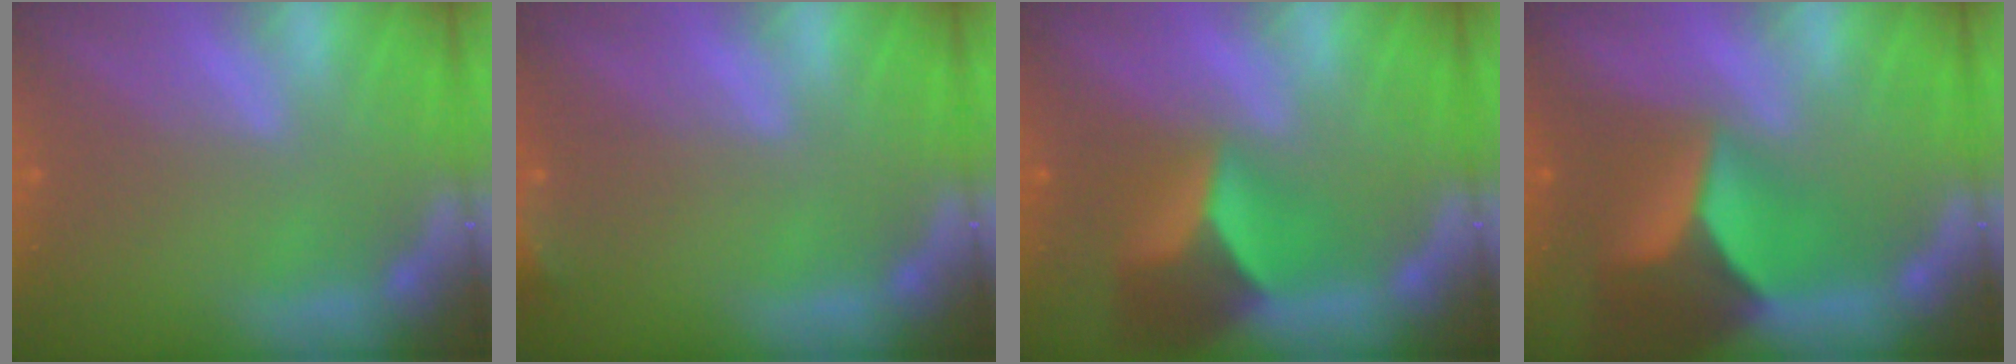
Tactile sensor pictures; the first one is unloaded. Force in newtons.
{"total": 2.4}
{"total": 6.9}
{"total": 10.0}